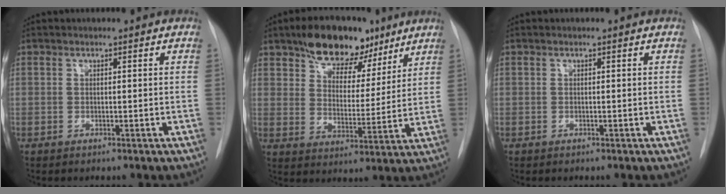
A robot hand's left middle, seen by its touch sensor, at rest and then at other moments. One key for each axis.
{"total": 12.5, "fx": 8.9, "fy": 6.3, "fz": 6.2, "tx": -0.091, "ty": 0.014, "tz": 0.144}
{"total": 0.0}